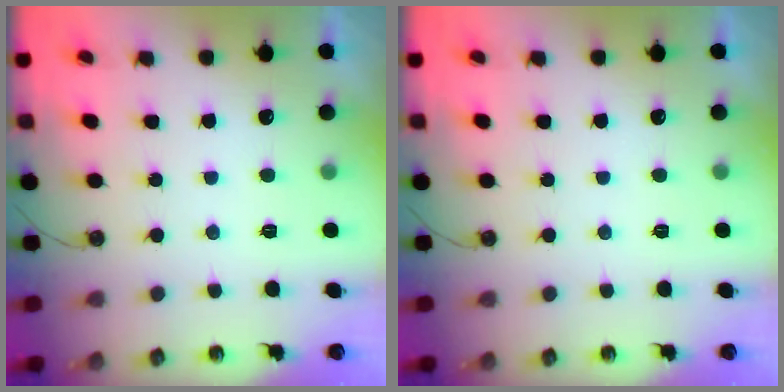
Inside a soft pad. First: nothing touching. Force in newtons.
{"total": 0.0}